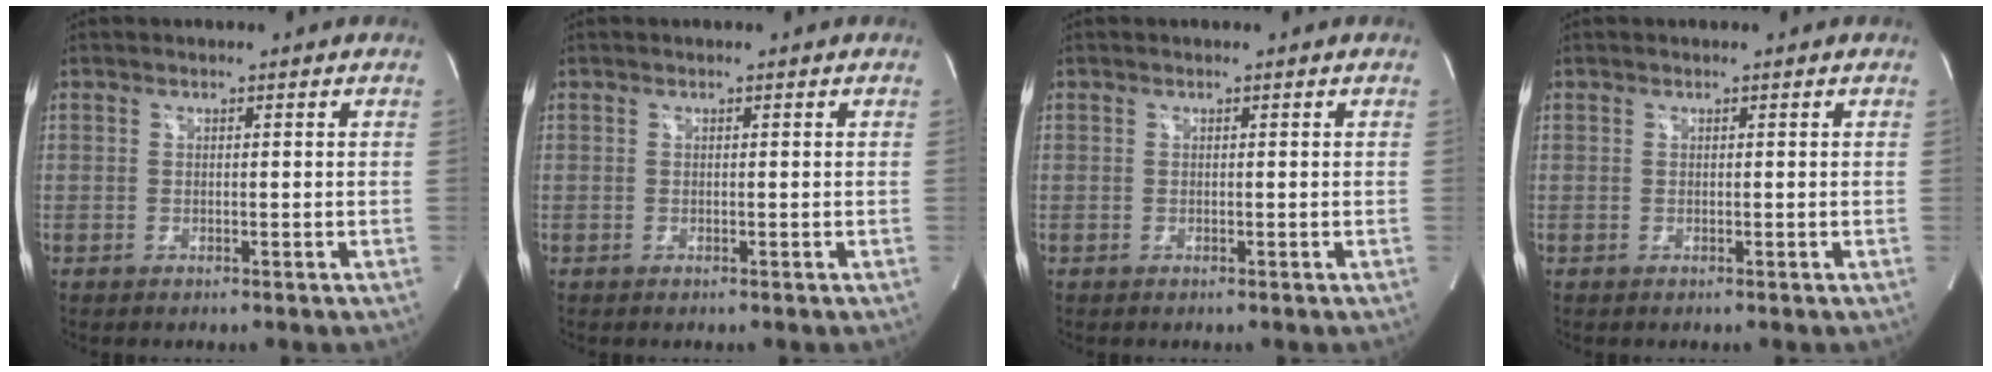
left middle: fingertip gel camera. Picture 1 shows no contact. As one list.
[{"total": 0.0}, {"total": 0.0}, {"total": 0.0}]